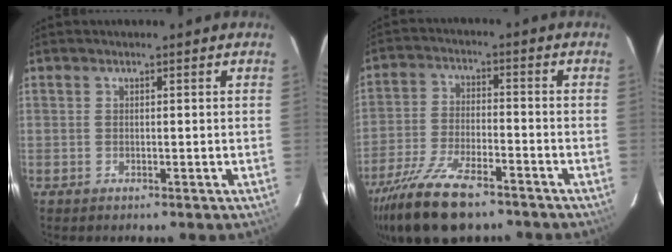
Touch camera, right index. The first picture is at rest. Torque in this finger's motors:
{"motor_torque": [1.06, -1.09, 0.71, 0.10]}